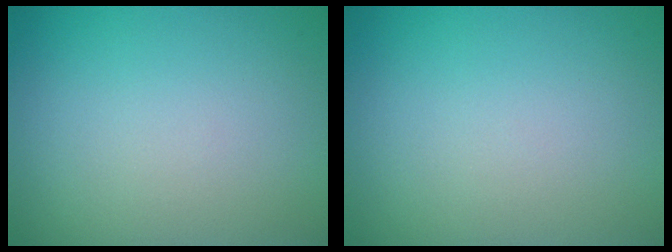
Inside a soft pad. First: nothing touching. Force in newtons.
{"total": 0.0}